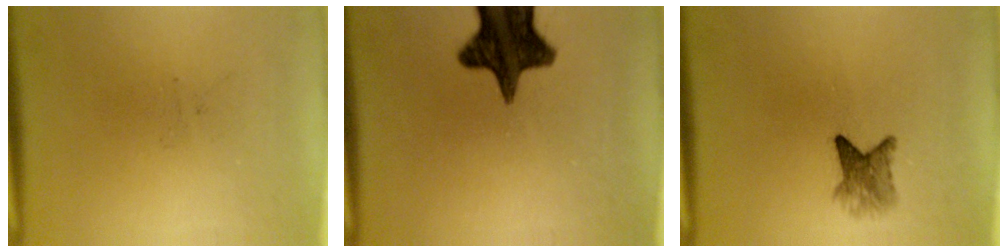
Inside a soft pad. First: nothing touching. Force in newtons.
{"total": 13.8}
{"total": 3.0}